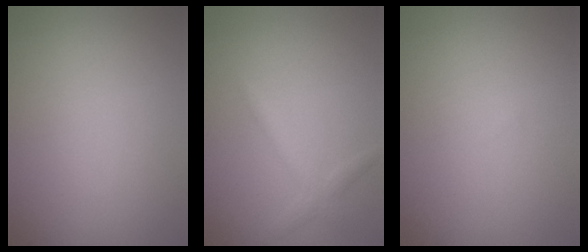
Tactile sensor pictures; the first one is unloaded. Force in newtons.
{"total": 1.7, "press": 1.7, "slide": 0.0}
{"total": 0.0}